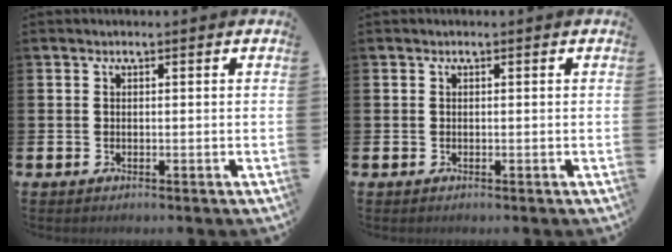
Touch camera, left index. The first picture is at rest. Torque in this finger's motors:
{"motor_torque": [0.00, 0.00, -0.01, 0.01]}